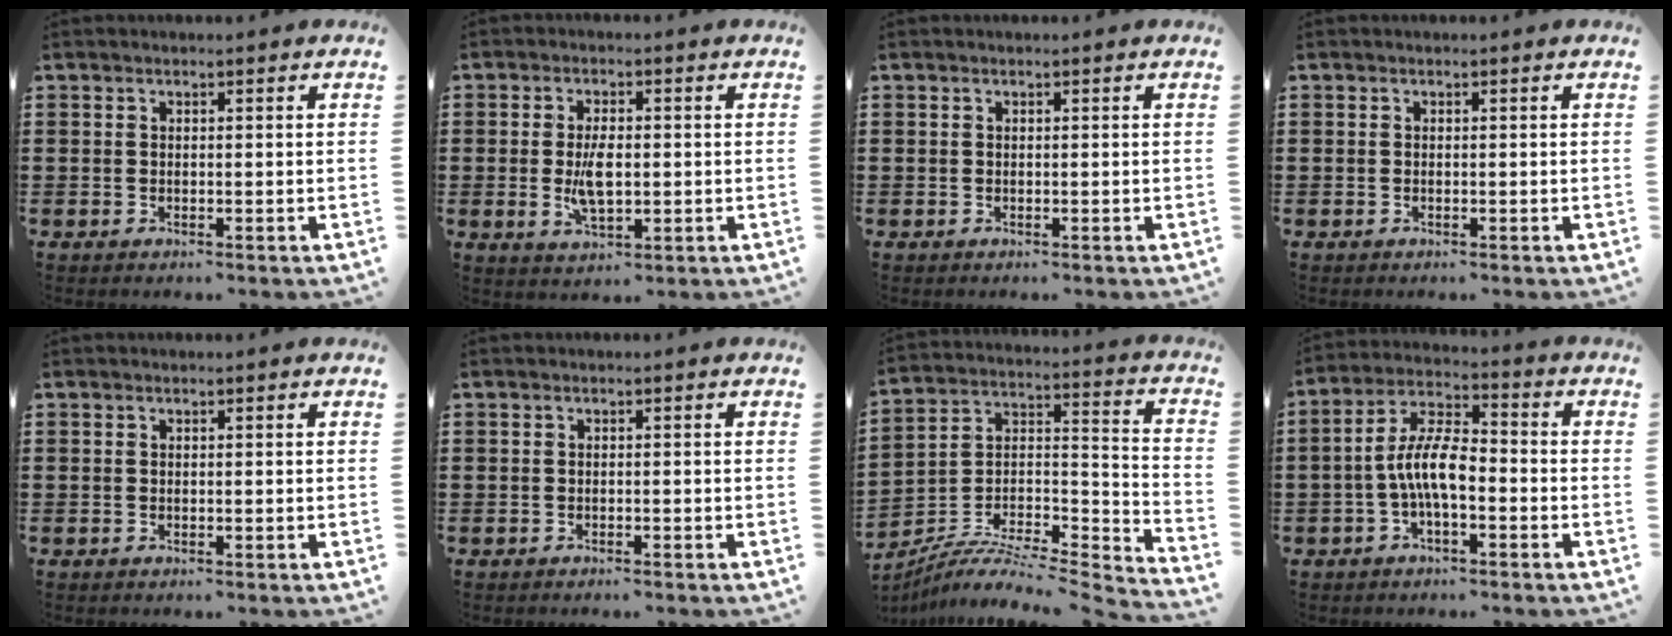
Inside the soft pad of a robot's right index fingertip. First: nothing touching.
{"total": 5.4, "force": [-0.4, 2.4, 4.8], "torque": [-0.094, -0.005, -0.011]}
{"total": 0.0}
{"total": 0.0}
{"total": 0.0}
{"total": 0.5, "force": [-0.5, 0.0, 0.1], "torque": [-0.004, -0.001, -0.010]}
{"total": 5.8, "force": [-4.9, 1.6, 2.7], "torque": [-0.050, -0.011, -0.102]}
{"total": 8.3, "force": [-2.2, 2.9, 7.5], "torque": [-0.162, -0.001, -0.046]}